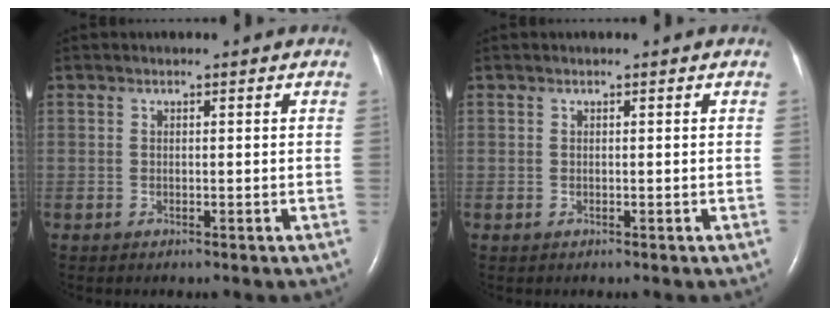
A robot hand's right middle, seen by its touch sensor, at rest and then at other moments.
{"total": 0.0}